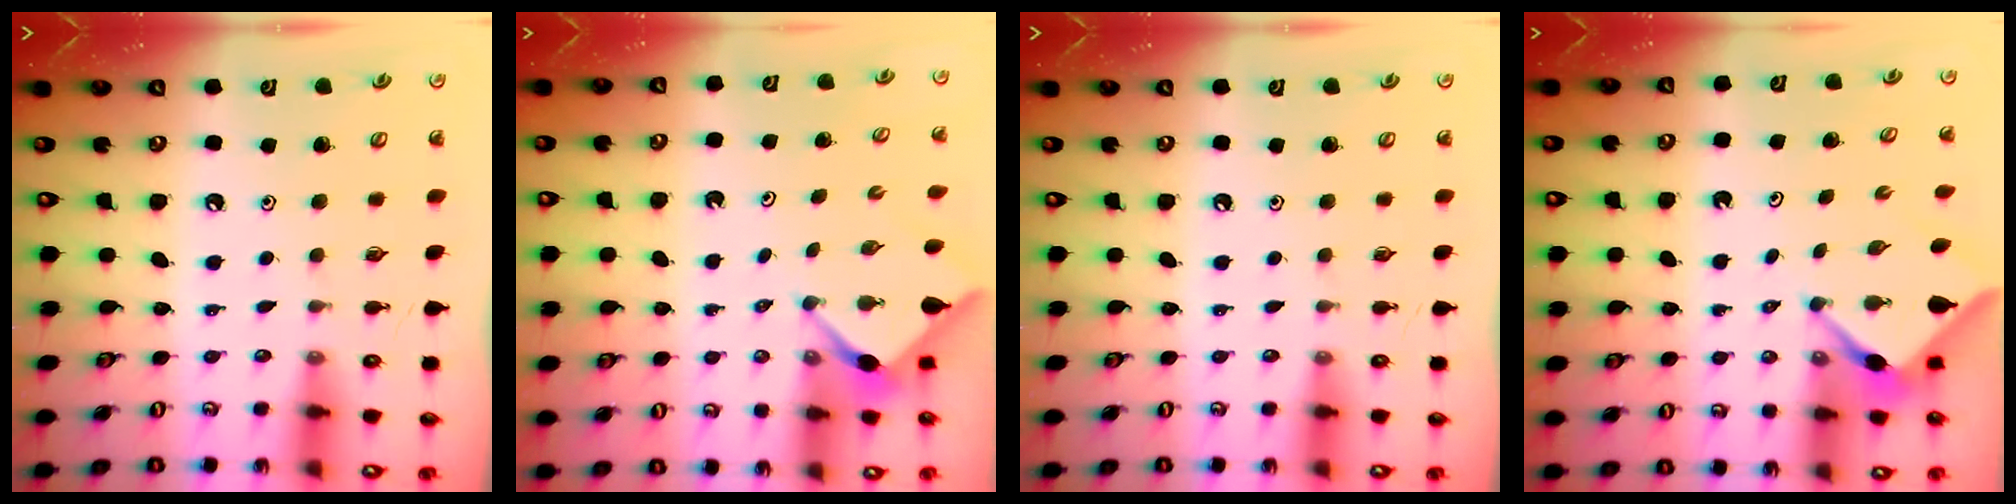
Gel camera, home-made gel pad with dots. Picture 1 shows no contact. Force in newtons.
{"total": 2.5, "press": 2.5, "slide": 0.3}
{"total": 0.0}
{"total": 3.8, "press": 3.8, "slide": 0.2}